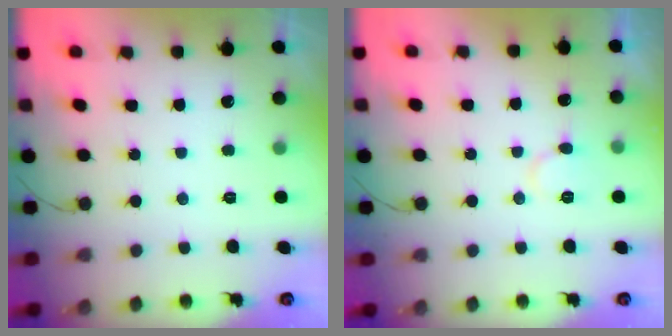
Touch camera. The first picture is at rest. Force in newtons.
{"total": 6.4, "press": 6.4, "slide": 0.4}